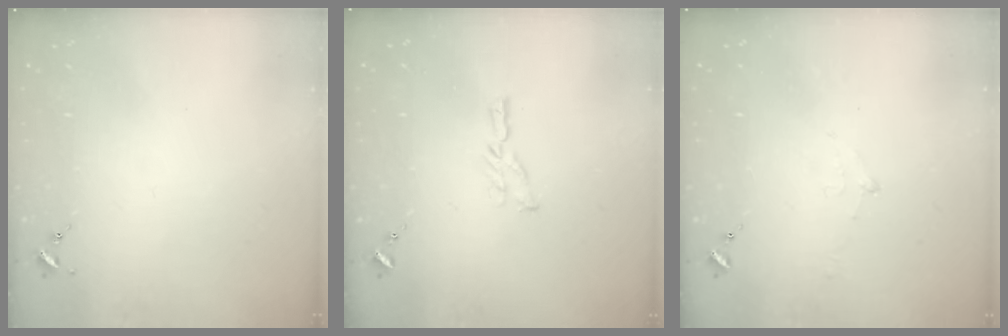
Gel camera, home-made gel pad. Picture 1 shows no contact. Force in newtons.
{"total": 6.2, "press": 6.2, "slide": 0.5}
{"total": 6.7, "press": 6.7, "slide": 0.7}